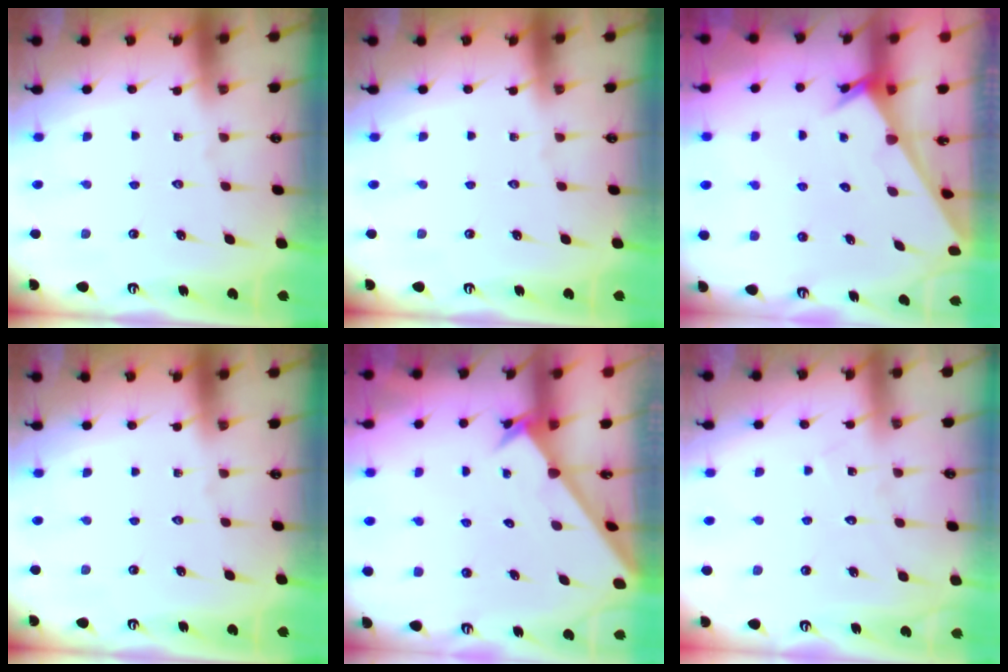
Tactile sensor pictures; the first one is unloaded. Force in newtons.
{"total": 0.0}
{"total": 2.1, "press": 2.1, "slide": 0.2}
{"total": 0.0}
{"total": 2.6, "press": 2.6, "slide": 0.2}
{"total": 6.1, "press": 6.1, "slide": 0.1}